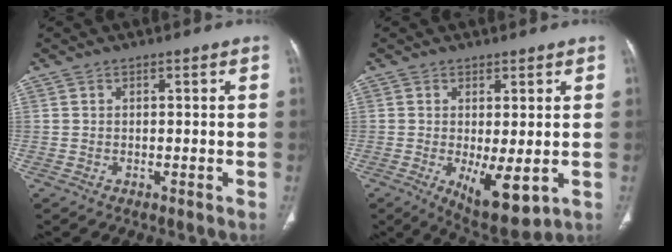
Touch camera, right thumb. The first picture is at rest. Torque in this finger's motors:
{"motor_torque": [-0.29, 0.43, -0.15, -0.04, 0.05]}